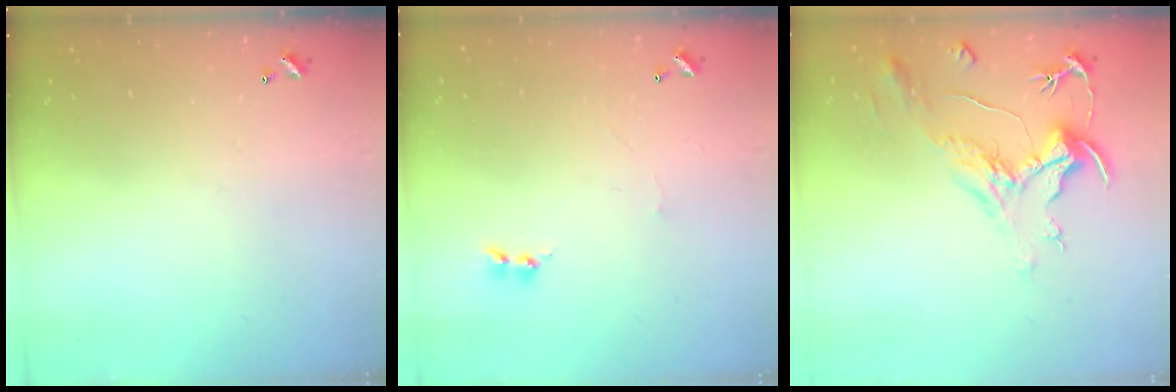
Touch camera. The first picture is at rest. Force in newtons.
{"total": 0.8, "press": 0.7, "slide": 0.5}
{"total": 2.3, "press": 1.8, "slide": 1.3}